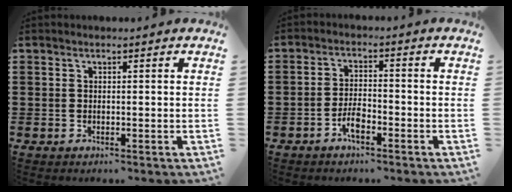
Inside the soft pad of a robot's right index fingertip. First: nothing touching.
{"total": 3.5, "force": [-2.0, 1.2, 2.6], "torque": [-0.060, 0.001, -0.042]}